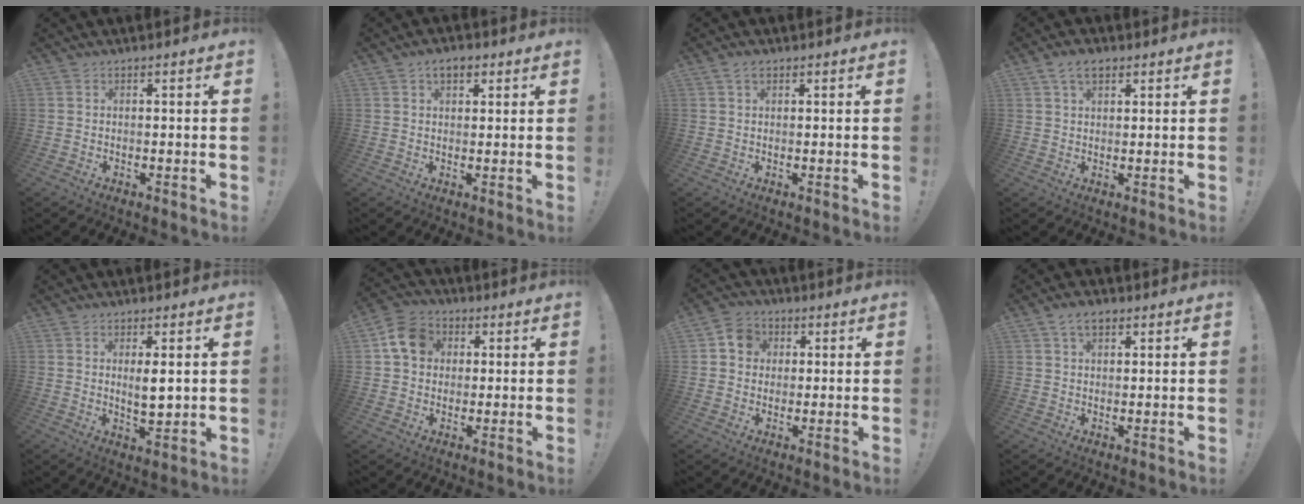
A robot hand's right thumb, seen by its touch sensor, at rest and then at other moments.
{"total": 4.3, "force": [2.0, 2.7, 2.8], "torque": [-0.041, 0.003, 0.034]}
{"total": 1.9, "force": [1.1, 1.0, 1.2], "torque": [-0.023, 0.003, 0.019]}
{"total": 5.5, "force": [2.9, 3.1, 3.4], "torque": [-0.063, -0.001, 0.056]}
{"total": 5.1, "force": [1.3, 1.6, 4.6], "torque": [-0.066, -0.011, 0.018]}
{"total": 10.7, "force": [2.9, 8.8, 5.4], "torque": [-0.087, 0.008, 0.063]}
{"total": 7.4, "force": [1.6, 6.7, 2.8], "torque": [-0.039, 0.006, 0.033]}
{"total": 4.8, "force": [2.6, 2.8, 2.9], "torque": [-0.052, 0.000, 0.049]}